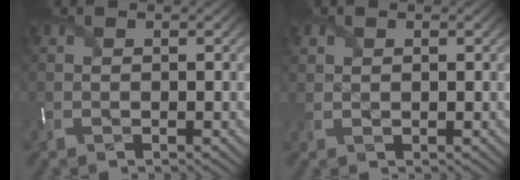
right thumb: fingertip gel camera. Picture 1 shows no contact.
{"total": 1.0, "force": [0.7, 0.6, -0.3], "torque": [0.002, 0.000, 0.015]}